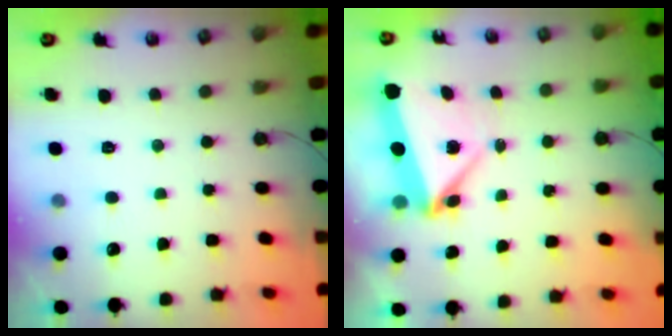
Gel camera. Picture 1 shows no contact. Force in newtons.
{"total": 5.4, "press": 5.2, "slide": 1.2}